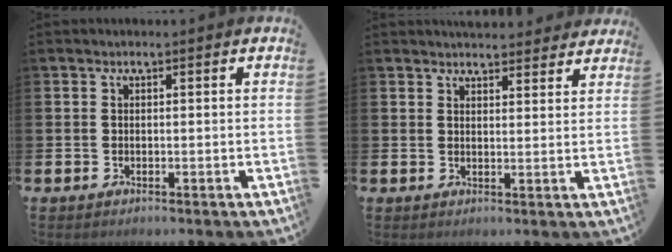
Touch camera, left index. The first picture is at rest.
{"total": 3.8, "force": [3.7, 0.6, 0.0], "torque": [0.002, -0.022, 0.068]}